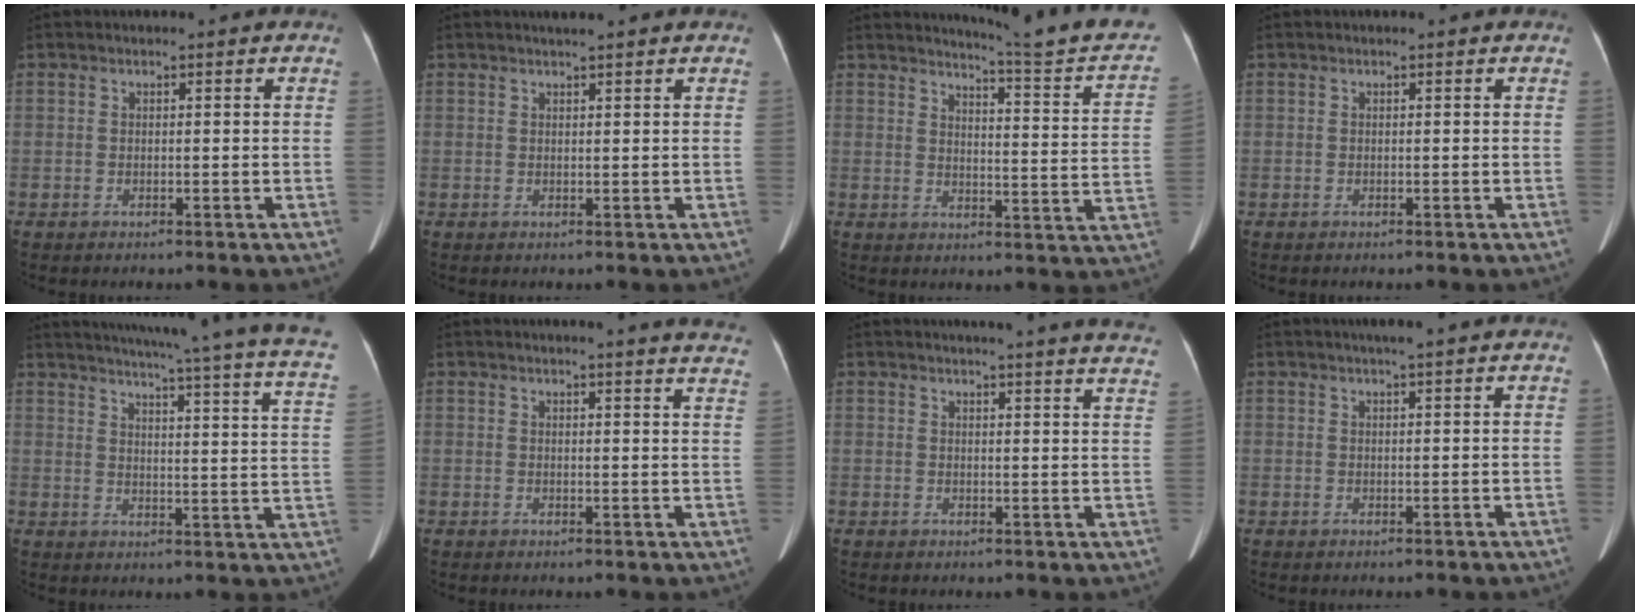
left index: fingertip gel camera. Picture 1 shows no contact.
{"total": 2.7, "force": [2.3, 0.0, 1.4], "torque": [-0.017, 0.016, 0.032]}
{"total": 14.7, "force": [13.9, -0.7, 4.8], "torque": [-0.058, -0.073, 0.154]}
{"total": 0.0}
{"total": 23.6, "force": [19.1, 0.0, 13.9], "torque": [-0.204, -0.047, 0.219]}
{"total": 14.7, "force": [13.9, 0.4, 4.7], "torque": [-0.049, -0.052, 0.138]}
{"total": 19.8, "force": [18.6, 0.5, 6.8], "torque": [-0.084, -0.054, 0.201]}
{"total": 3.0, "force": [2.4, -0.4, 1.8], "torque": [-0.022, 0.012, 0.035]}